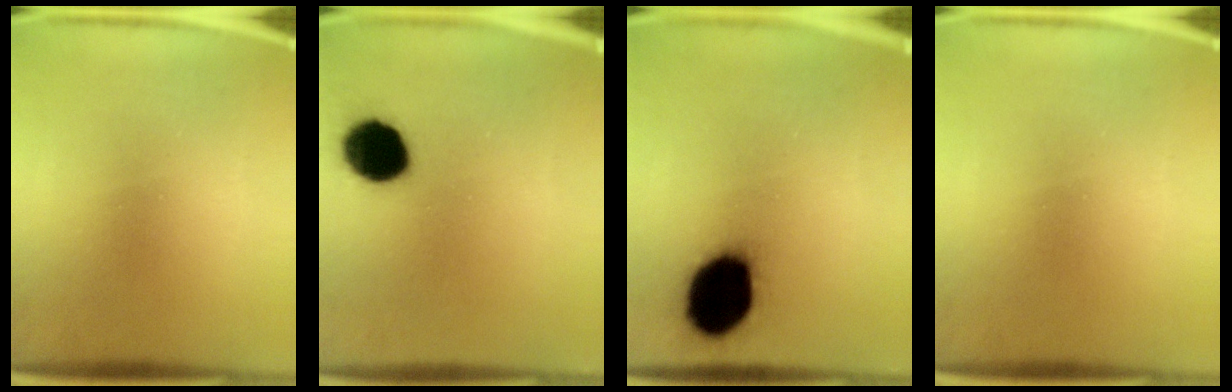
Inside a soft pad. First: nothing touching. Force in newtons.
{"total": 12.6}
{"total": 18.4}
{"total": 0.0}